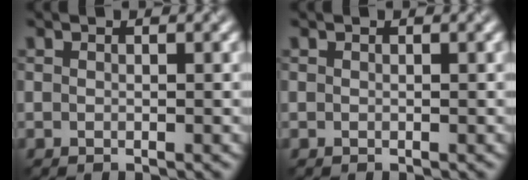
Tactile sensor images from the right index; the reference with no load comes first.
{"total": 0.0}